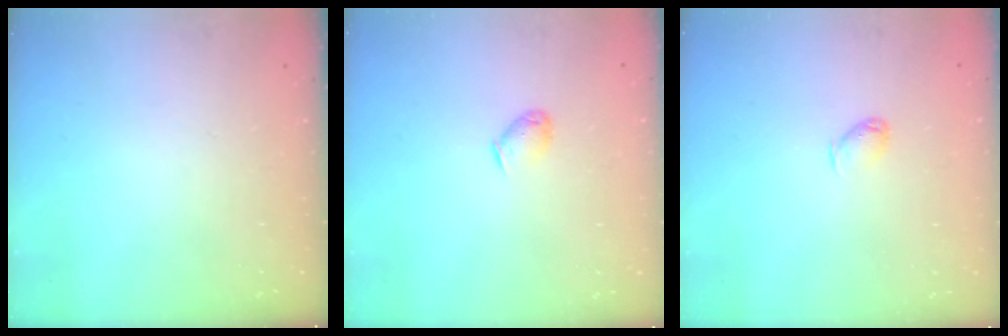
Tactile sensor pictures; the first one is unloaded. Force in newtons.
{"total": 3.5, "press": 3.4, "slide": 0.6}
{"total": 3.4, "press": 3.3, "slide": 0.6}